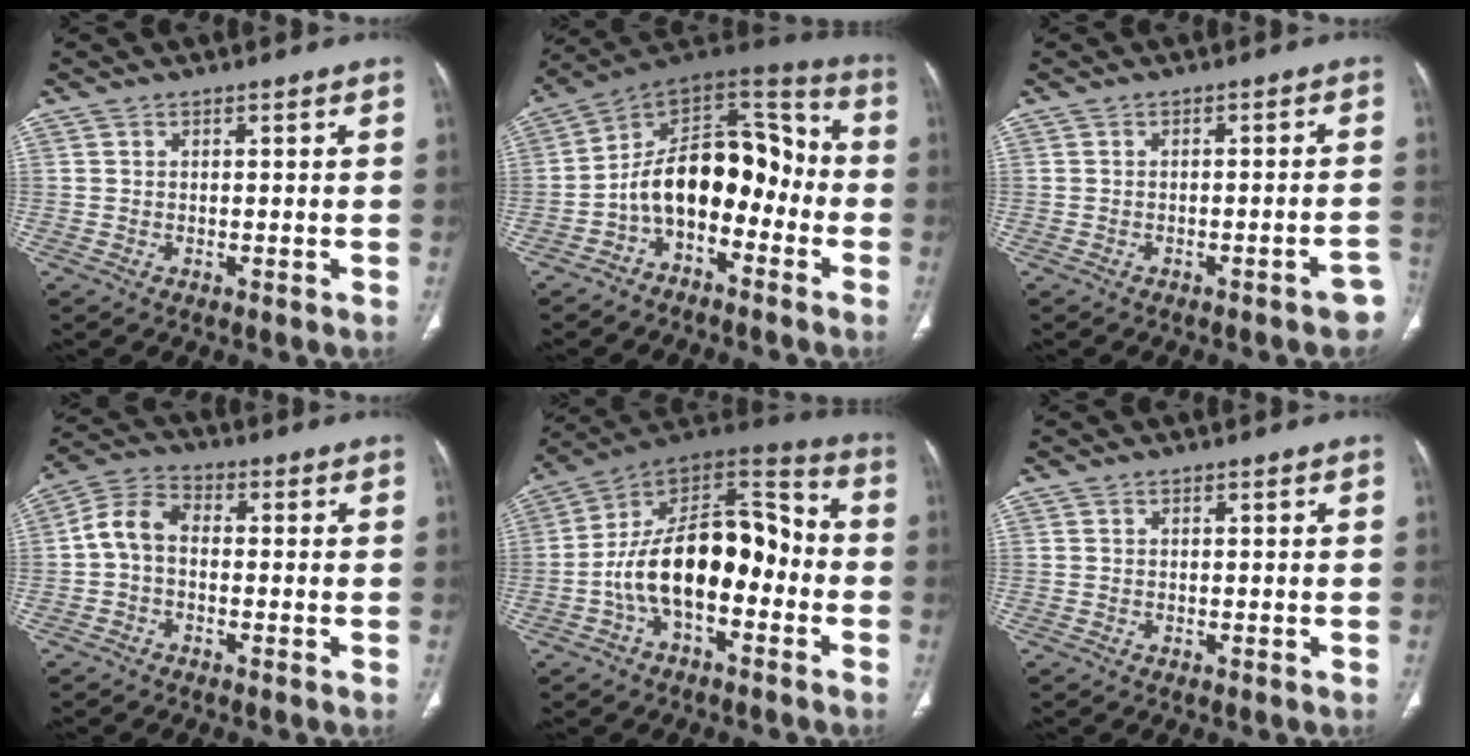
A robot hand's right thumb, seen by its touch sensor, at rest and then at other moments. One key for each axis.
{"total": 16.1, "fx": -4.6, "fy": 10.0, "fz": 11.8, "tx": -0.155, "ty": 0.096, "tz": -0.087}
{"total": 4.0, "fx": -2.7, "fy": 0.8, "fz": 2.9, "tx": -0.025, "ty": 0.021, "tz": -0.031}
{"total": 6.8, "fx": -0.6, "fy": 4.7, "fz": 4.9, "tx": -0.088, "ty": 0.023, "tz": -0.025}
{"total": 20.0, "fx": -4.1, "fy": 10.9, "fz": 16.3, "tx": -0.246, "ty": 0.069, "tz": -0.074}
{"total": 0.0}